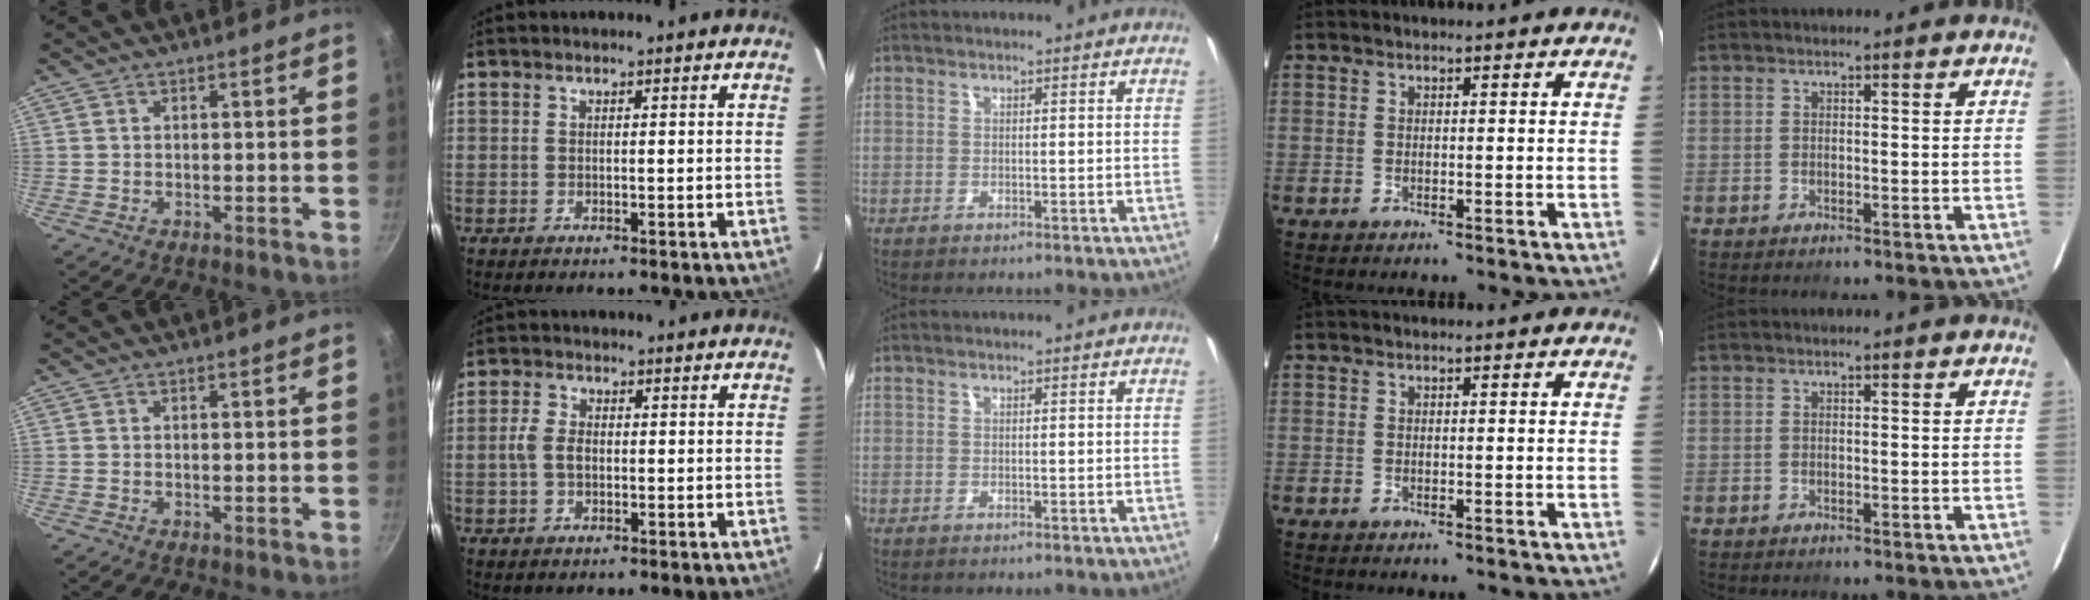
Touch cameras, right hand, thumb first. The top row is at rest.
{"index": {"total": 3.4, "force": [-0.5, 2.1, 2.7], "torque": [-0.058, 0.008, -0.008]}}